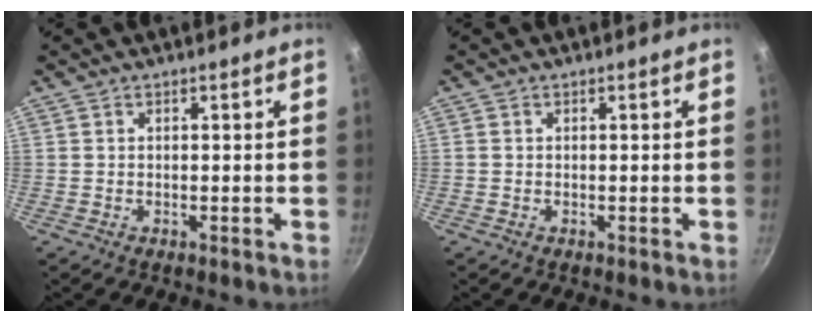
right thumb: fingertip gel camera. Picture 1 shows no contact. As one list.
[{"total": 0.0}]